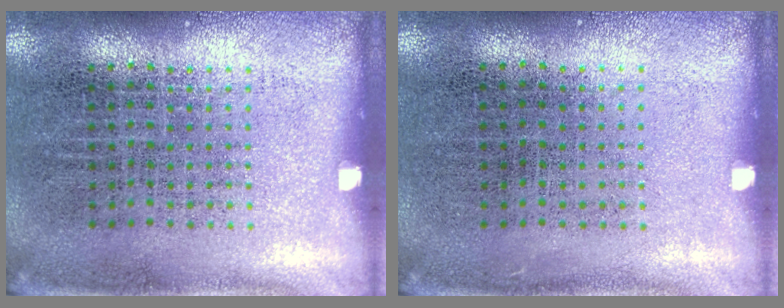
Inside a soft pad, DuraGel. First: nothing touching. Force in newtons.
{"total": 0.0}